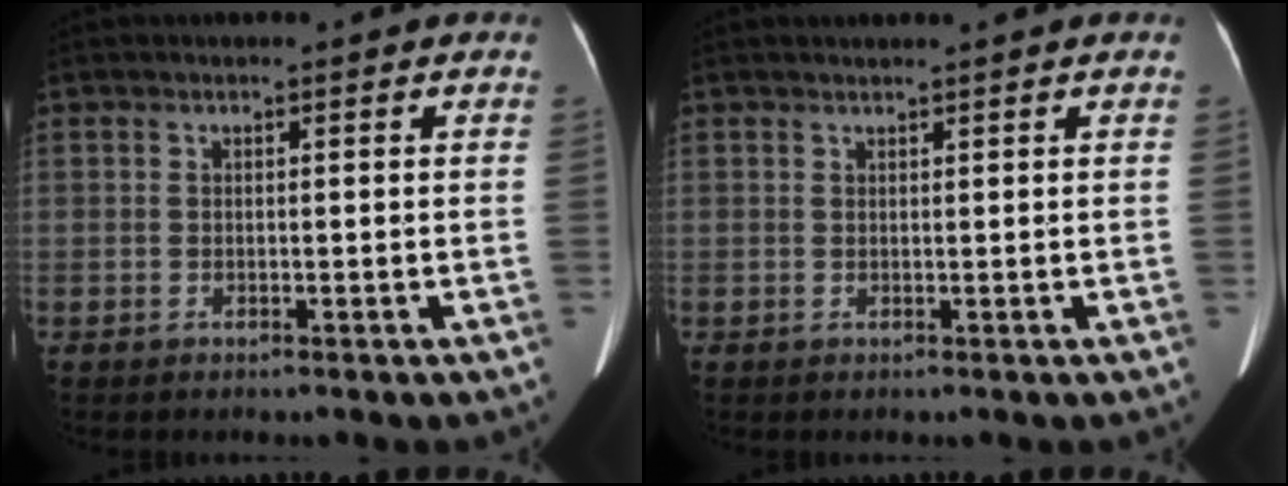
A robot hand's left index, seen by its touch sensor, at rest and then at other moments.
{"total": 1.3, "force": [1.2, -0.3, 0.5], "torque": [-0.007, 0.008, 0.026]}